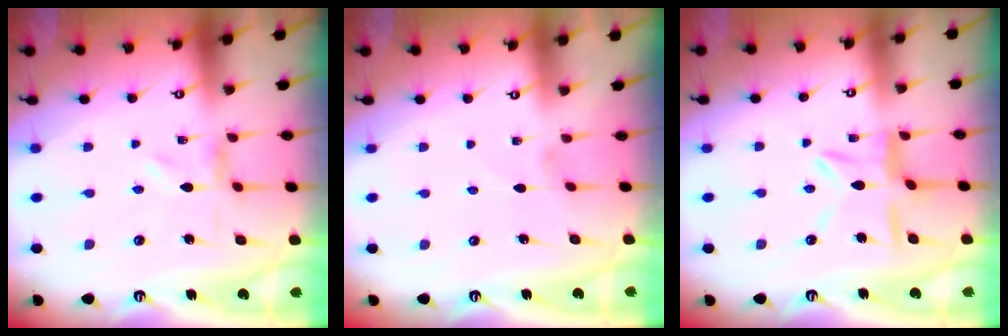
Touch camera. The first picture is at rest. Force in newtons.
{"total": 1.1, "press": 1.1, "slide": 0.1}
{"total": 9.0, "press": 8.9, "slide": 0.7}